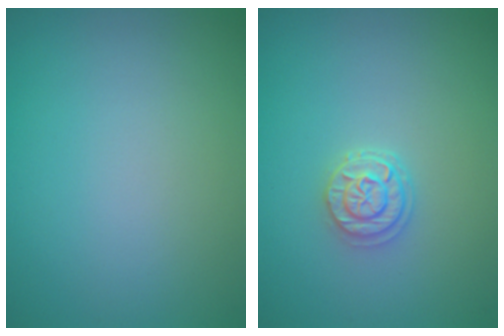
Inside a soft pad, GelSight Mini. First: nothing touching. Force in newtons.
{"total": 2.2, "press": 2.0, "slide": 0.8}